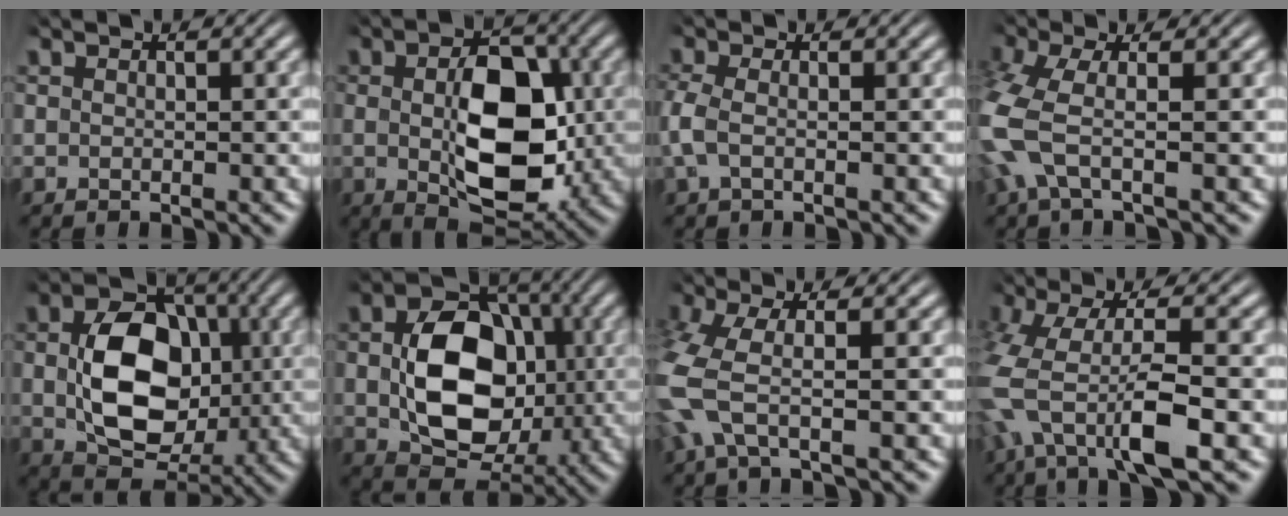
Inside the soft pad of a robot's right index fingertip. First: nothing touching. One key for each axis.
{"total": 10.5, "fx": -0.8, "fy": 5.7, "fz": 8.7, "tx": -0.150, "ty": -0.036, "tz": 0.002}
{"total": 2.3, "fx": -0.5, "fy": 1.1, "fz": 1.9, "tx": -0.060, "ty": -0.012, "tz": -0.002}
{"total": 4.7, "fx": -0.8, "fy": 2.6, "fz": 3.9, "tx": -0.124, "ty": -0.023, "tz": -0.006}
{"total": 10.8, "fx": -0.2, "fy": 7.6, "fz": 7.7, "tx": -0.140, "ty": -0.027, "tz": 0.006}
{"total": 12.1, "fx": -0.5, "fy": 8.6, "fz": 8.5, "tx": -0.168, "ty": -0.036, "tz": 0.004}
{"total": 4.4, "fx": -0.4, "fy": 2.1, "fz": 3.9, "tx": -0.115, "ty": -0.017, "tz": -0.002}
{"total": 7.2, "fx": -1.4, "fy": 3.4, "fz": 6.2, "tx": -0.155, "ty": -0.032, "tz": -0.015}